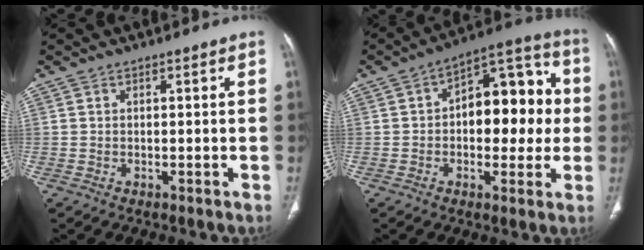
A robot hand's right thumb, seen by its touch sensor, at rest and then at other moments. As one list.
[{"total": 17.0, "force": [0.5, 9.7, 13.9], "torque": [-0.139, 0.041, 0.003]}]